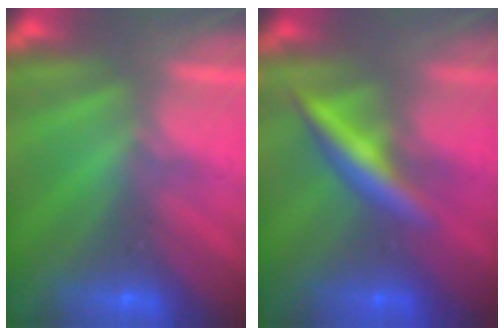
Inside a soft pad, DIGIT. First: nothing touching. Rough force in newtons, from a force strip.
{"total": 2.8}